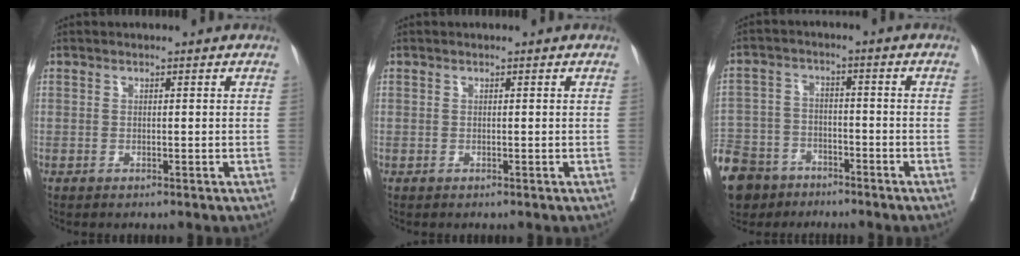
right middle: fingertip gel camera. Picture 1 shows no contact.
{"total": 0.0}
{"total": 18.0, "force": [-12.1, 11.6, 6.5], "torque": [-0.219, -0.013, -0.203]}